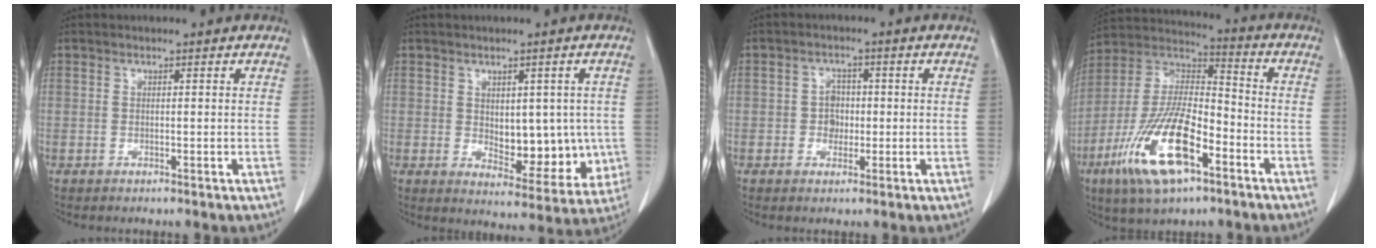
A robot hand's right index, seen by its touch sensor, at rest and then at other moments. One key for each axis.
{"total": 9.8, "fx": -0.1, "fy": 5.6, "fz": 8.0, "tx": -0.089, "ty": 0.001, "tz": 0.018}
{"total": 2.8, "fx": -0.4, "fy": 2.4, "fz": 1.4, "tx": -0.016, "ty": 0.007, "tz": -0.006}
{"total": 17.5, "fx": -8.0, "fy": 5.9, "fz": 14.4, "tx": -0.293, "ty": -0.004, "tz": -0.143}